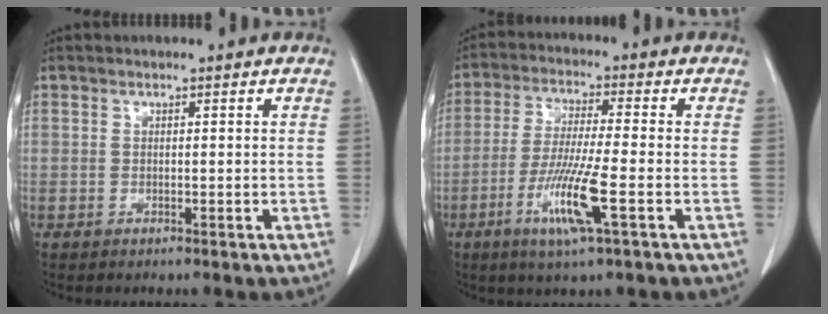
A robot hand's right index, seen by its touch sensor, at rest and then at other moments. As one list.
[{"total": 9.3, "force": [-3.6, -0.1, 8.6], "torque": [-0.167, -0.017, -0.068]}]